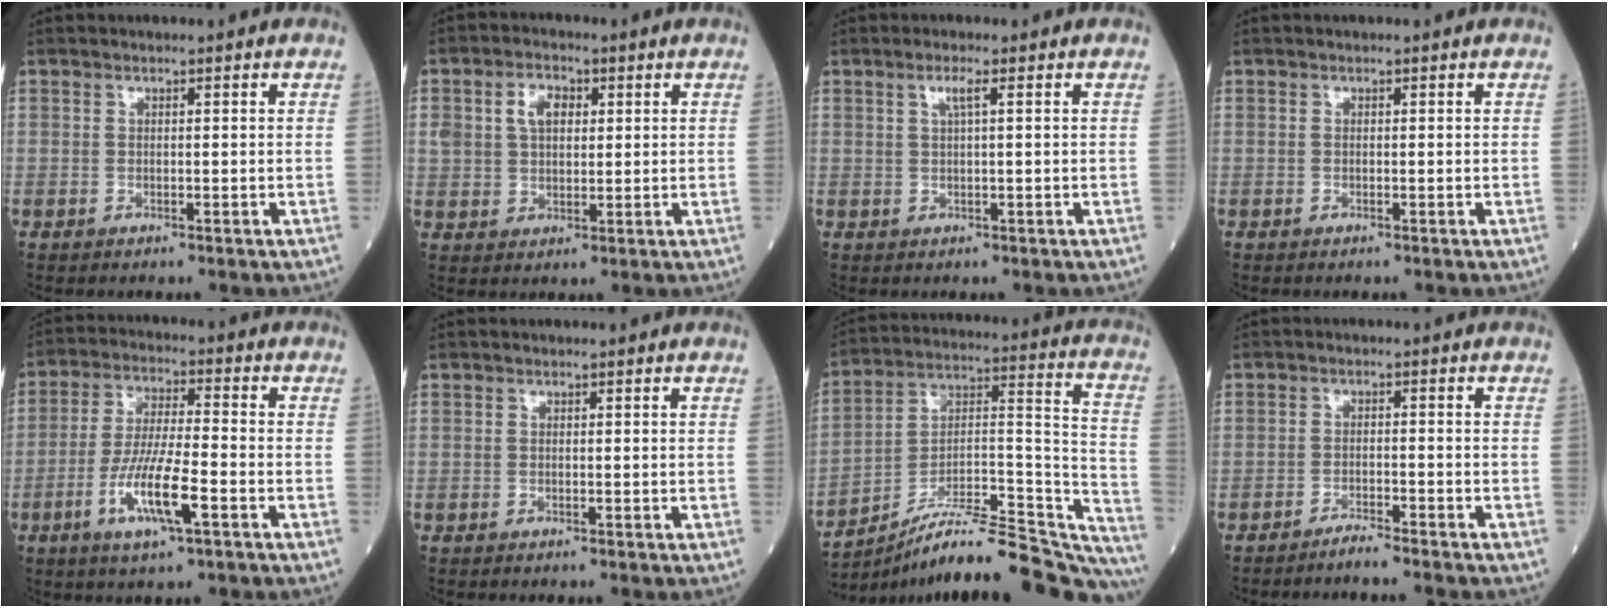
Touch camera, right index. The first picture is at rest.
{"total": 5.6, "force": [1.7, 3.7, 3.9], "torque": [-0.079, 0.017, 0.036]}
{"total": 1.8, "force": [0.7, -0.1, 1.7], "torque": [-0.036, 0.003, 0.014]}
{"total": 0.0}
{"total": 10.0, "force": [-4.0, 1.3, 9.1], "torque": [-0.174, -0.009, -0.074]}
{"total": 0.0}
{"total": 27.1, "force": [-24.2, 3.0, 11.8], "torque": [-0.110, 0.035, -0.357]}
{"total": 2.8, "force": [-2.7, -0.4, 0.8], "torque": [-0.014, -0.005, -0.045]}